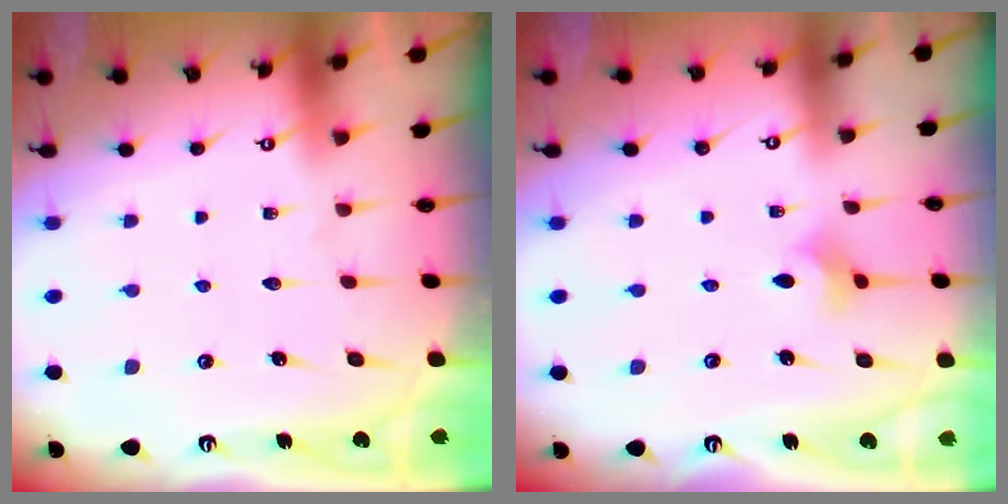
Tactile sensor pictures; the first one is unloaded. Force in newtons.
{"total": 3.4, "press": 3.4, "slide": 0.5}